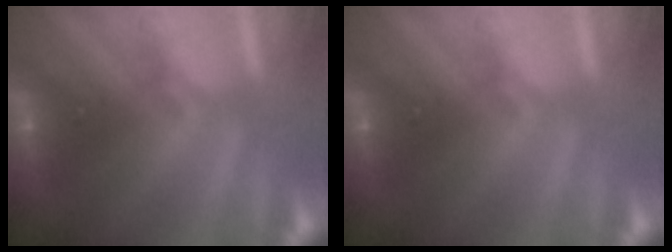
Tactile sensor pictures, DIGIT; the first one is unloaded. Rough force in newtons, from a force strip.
{"total": 0.0}